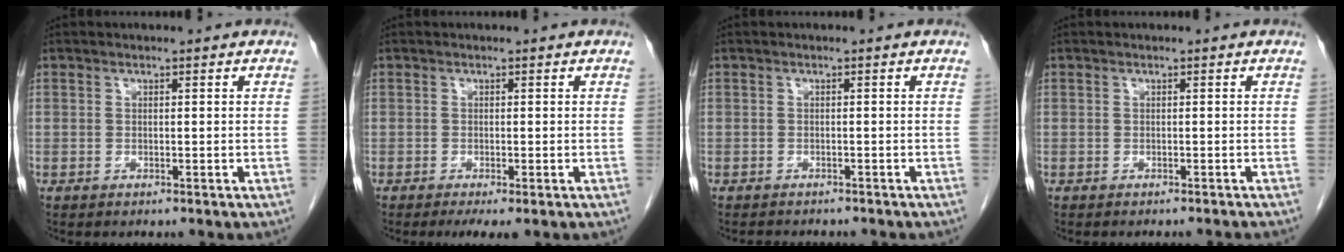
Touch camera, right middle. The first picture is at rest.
{"total": 2.9, "force": [-1.8, 0.5, 2.1], "torque": [-0.032, -0.011, -0.027]}
{"total": 4.7, "force": [-4.1, 1.2, 1.7], "torque": [-0.026, -0.005, -0.050]}
{"total": 3.6, "force": [-3.4, -0.4, 1.0], "torque": [-0.012, -0.012, -0.039]}